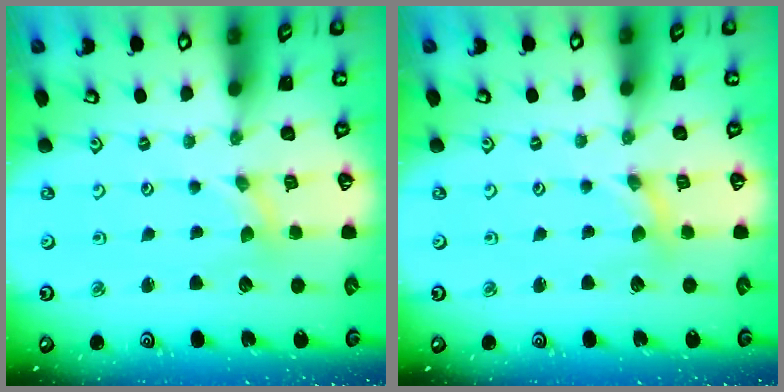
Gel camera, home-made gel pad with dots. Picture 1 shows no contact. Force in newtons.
{"total": 0.0}